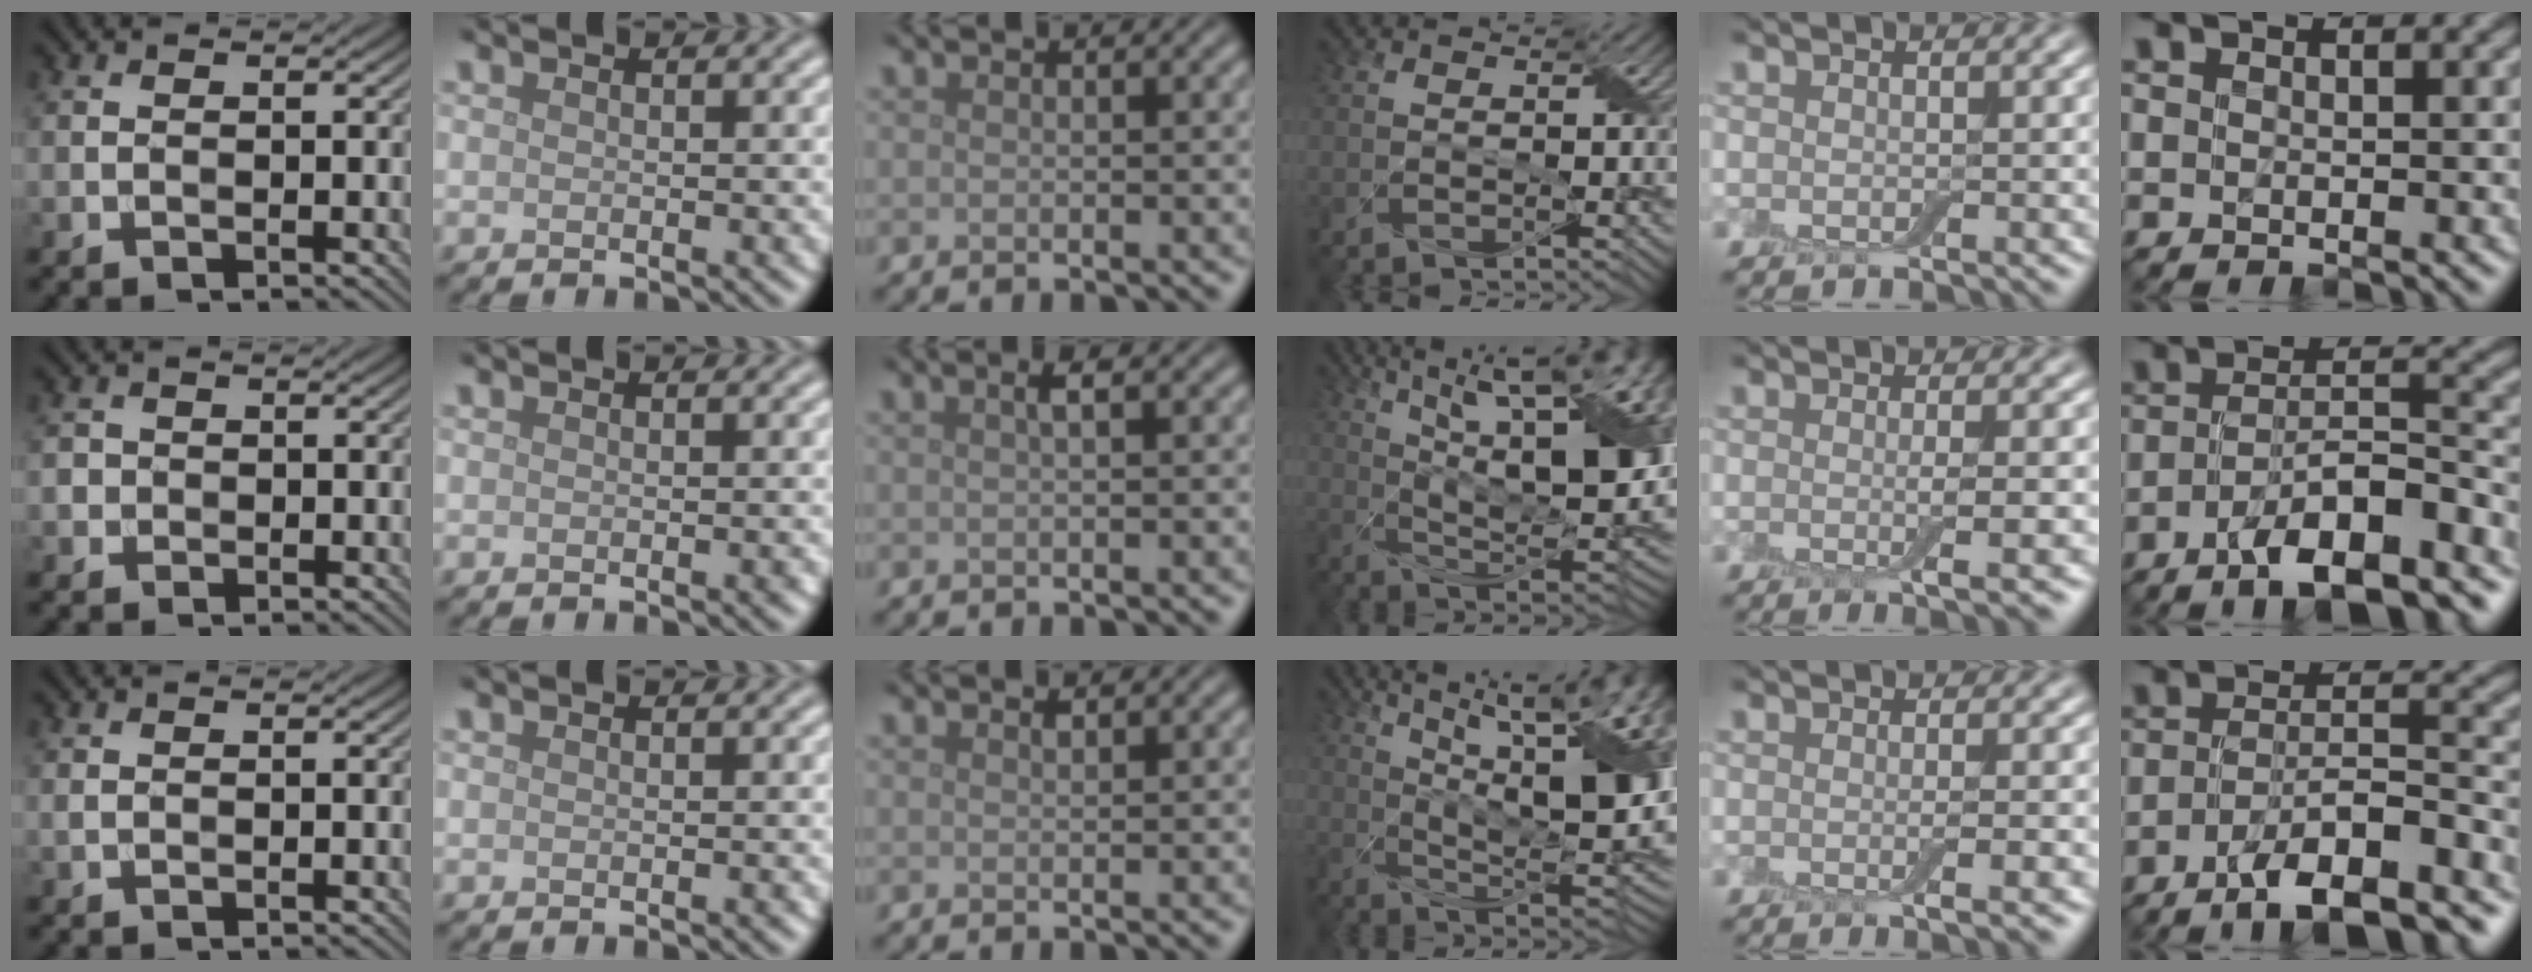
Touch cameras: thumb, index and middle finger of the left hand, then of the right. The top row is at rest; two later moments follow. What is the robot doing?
{"motion": "wrap", "object": "adhesive wrap"}